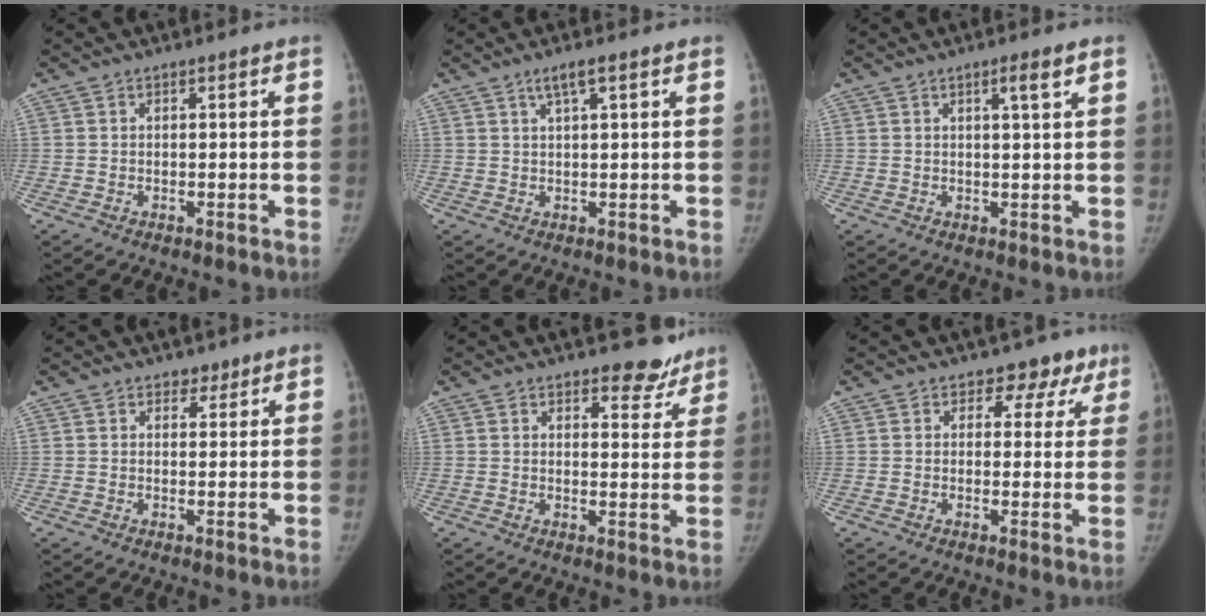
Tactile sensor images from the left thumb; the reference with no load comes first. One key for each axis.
{"total": 2.8, "fx": 1.5, "fy": 0.1, "fz": 2.3, "tx": -0.049, "ty": 0.001, "tz": 0.032}
{"total": 2.9, "fx": 1.5, "fy": 0.0, "fz": 2.5, "tx": -0.041, "ty": -0.008, "tz": 0.025}
{"total": 1.8, "fx": 1.3, "fy": 1.2, "fz": 0.3, "tx": 0.012, "ty": -0.007, "tz": 0.015}
{"total": 5.8, "fx": 4.9, "fy": 2.8, "fz": 1.4, "tx": 0.020, "ty": -0.034, "tz": 0.057}
{"total": 5.5, "fx": 3.5, "fy": 4.2, "fz": 1.0, "tx": 0.028, "ty": -0.013, "tz": 0.029}